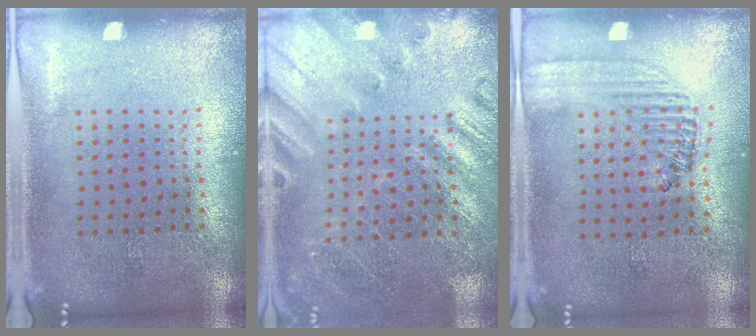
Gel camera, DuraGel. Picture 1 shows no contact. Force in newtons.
{"total": 2.3, "press": 2.2, "slide": 0.6}
{"total": 1.4, "press": 1.2, "slide": 0.6}